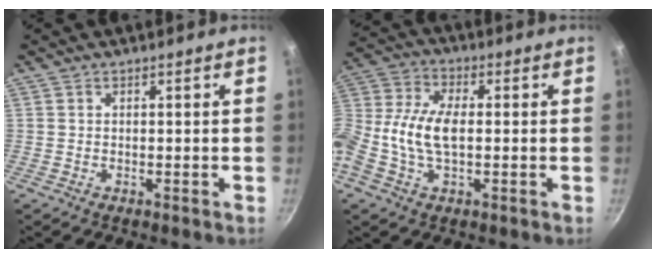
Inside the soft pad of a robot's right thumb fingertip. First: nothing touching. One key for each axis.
{"total": 11.3, "fx": -0.7, "fy": 6.5, "fz": 9.2, "tx": -0.200, "ty": 0.022, "tz": -0.034}